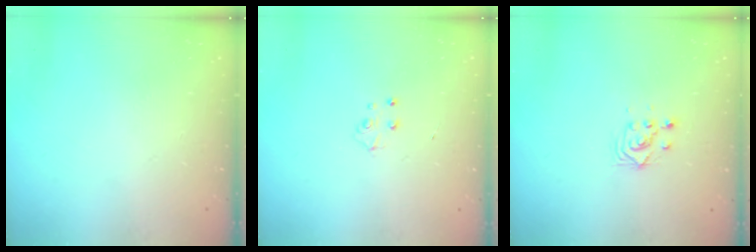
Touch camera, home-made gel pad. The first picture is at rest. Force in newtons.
{"total": 4.0, "press": 4.0, "slide": 0.5}
{"total": 2.8, "press": 2.8, "slide": 0.1}